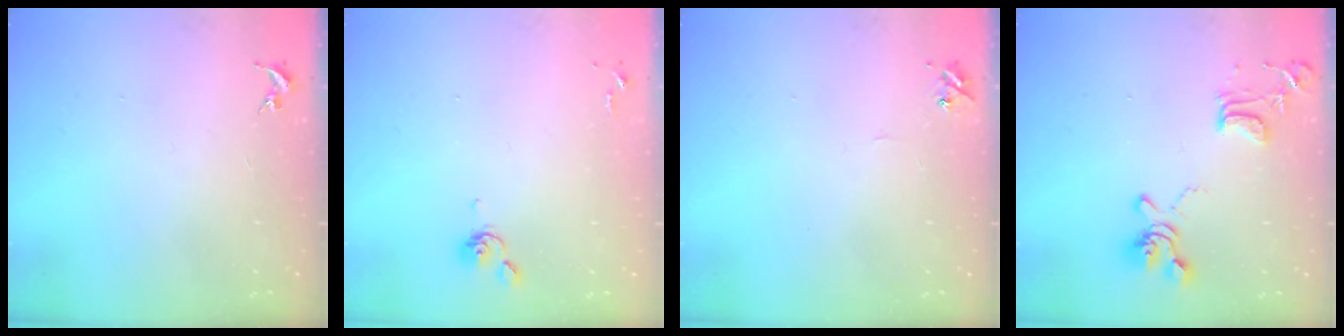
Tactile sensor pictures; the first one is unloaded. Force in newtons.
{"total": 4.9, "press": 4.8, "slide": 0.9}
{"total": 4.9, "press": 4.9, "slide": 0.6}
{"total": 15.8, "press": 15.7, "slide": 1.6}